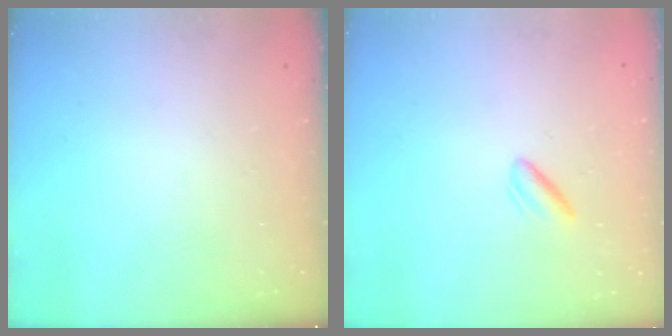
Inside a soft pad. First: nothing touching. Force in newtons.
{"total": 3.0, "press": 2.7, "slide": 1.3}